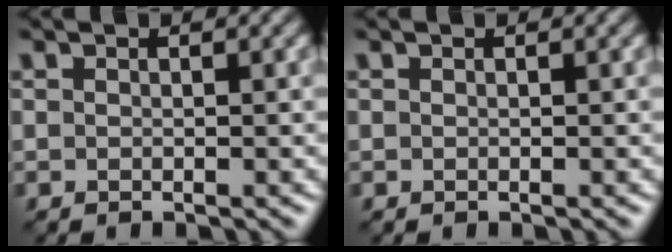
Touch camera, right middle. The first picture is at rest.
{"total": 0.0}